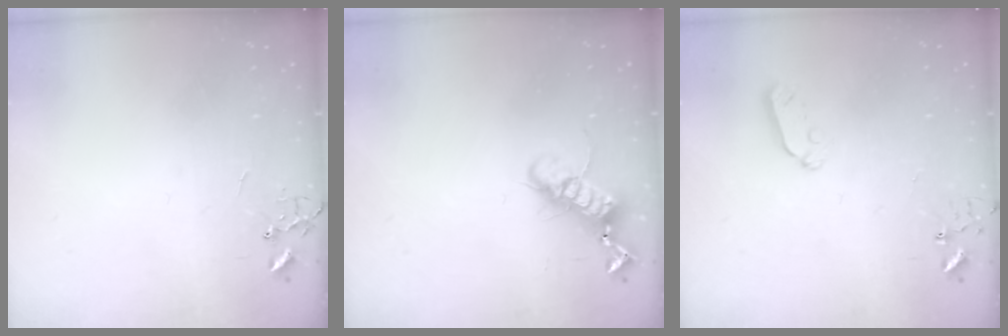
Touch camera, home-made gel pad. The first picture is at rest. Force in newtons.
{"total": 12.7, "press": 12.6, "slide": 1.6}
{"total": 3.7, "press": 3.7, "slide": 0.5}